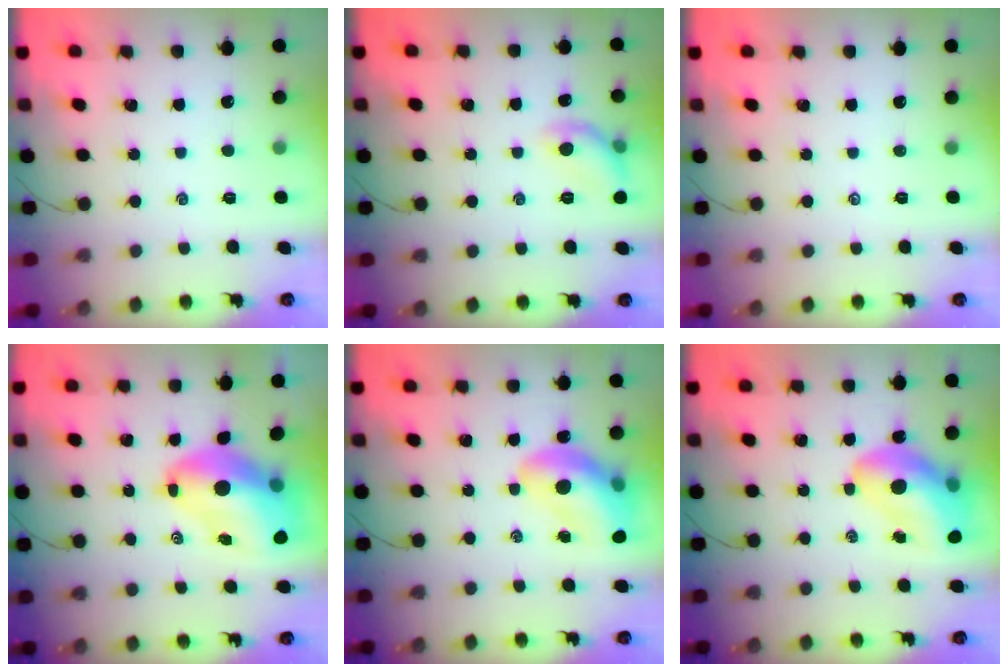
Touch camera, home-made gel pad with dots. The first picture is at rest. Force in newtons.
{"total": 8.5, "press": 8.5, "slide": 1.0}
{"total": 0.0}
{"total": 14.2, "press": 13.6, "slide": 4.2}
{"total": 14.1, "press": 13.6, "slide": 3.8}
{"total": 14.5, "press": 14.0, "slide": 3.8}